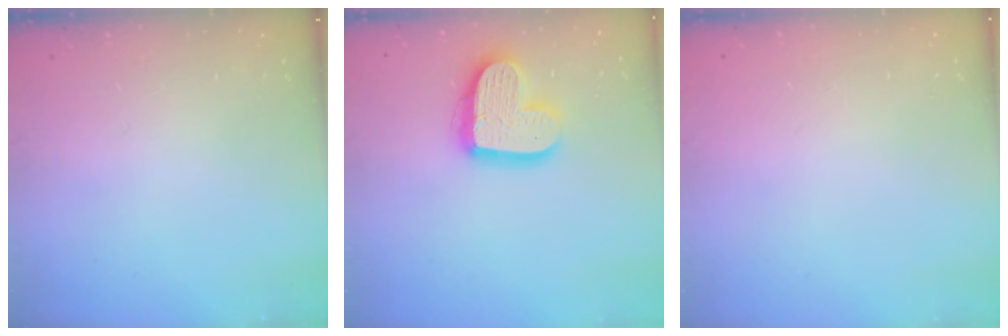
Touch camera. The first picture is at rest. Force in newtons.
{"total": 16.2, "press": 16.2, "slide": 1.1}
{"total": 0.0}